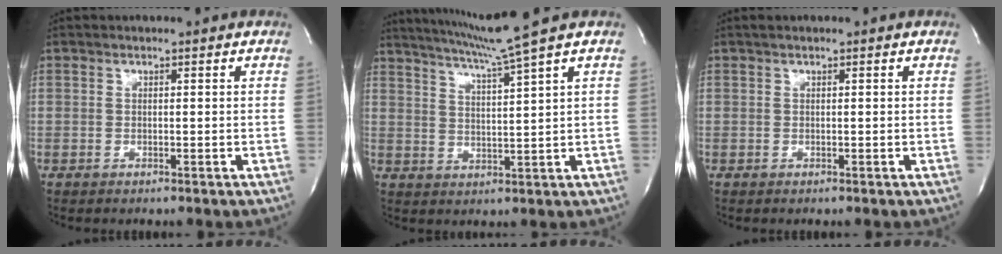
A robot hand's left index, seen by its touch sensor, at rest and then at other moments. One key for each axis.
{"total": 8.3, "fx": 6.5, "fy": -3.1, "fz": 4.1, "tx": -0.075, "ty": -0.018, "tz": 0.118}
{"total": 1.2, "fx": 0.9, "fy": 0.0, "fz": 0.8, "tx": -0.012, "ty": 0.014, "tz": 0.015}